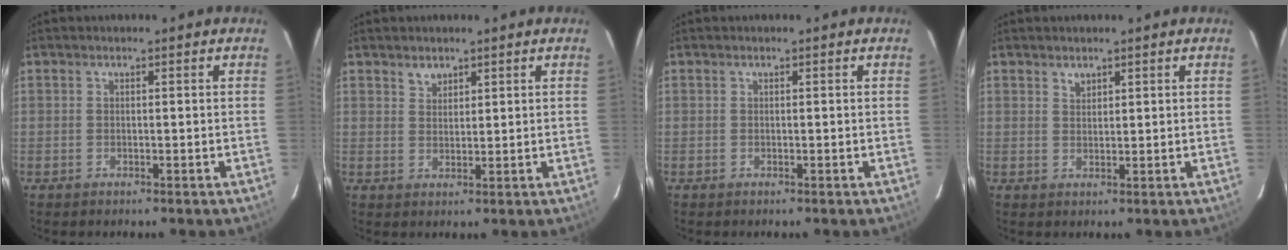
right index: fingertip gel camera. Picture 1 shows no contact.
{"total": 2.3, "force": [1.7, 1.4, 0.6], "torque": [-0.006, 0.004, 0.031]}
{"total": 0.0}
{"total": 1.6, "force": [1.2, 0.9, 0.5], "torque": [-0.004, 0.002, 0.022]}